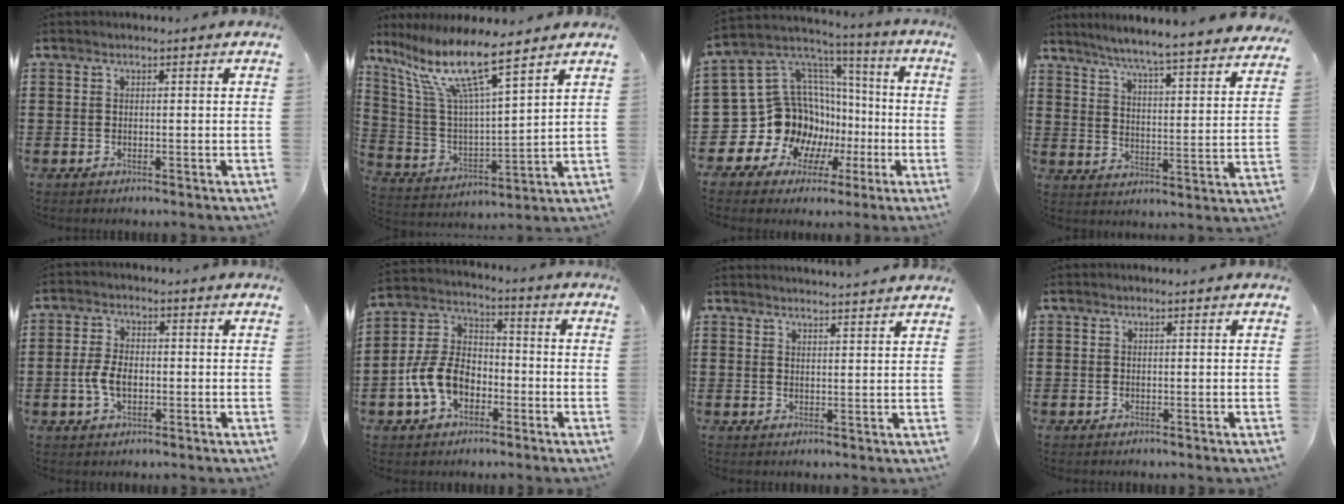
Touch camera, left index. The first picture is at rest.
{"total": 12.1, "force": [8.6, 1.8, 8.4], "torque": [-0.199, -0.048, 0.143]}
{"total": 16.7, "force": [-2.9, 15.4, 5.9], "torque": [-0.158, -0.043, -0.007]}
{"total": 5.4, "force": [5.0, -1.2, 1.8], "torque": [-0.060, -0.049, 0.076]}
{"total": 4.6, "force": [-1.0, 2.6, 3.6], "torque": [-0.087, -0.001, -0.024]}
{"total": 9.0, "force": [-3.4, 6.2, 5.5], "torque": [-0.148, 0.010, -0.071]}
{"total": 2.4, "force": [2.3, -0.6, -0.1], "torque": [-0.005, -0.010, 0.044]}
{"total": 0.0}